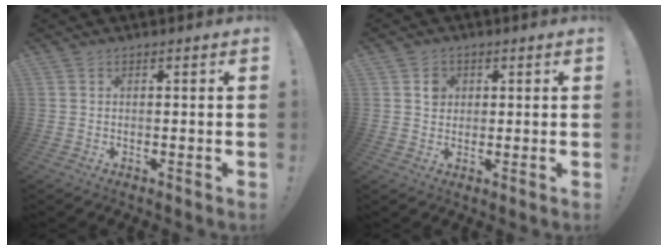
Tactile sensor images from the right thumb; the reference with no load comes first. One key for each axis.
{"total": 3.2, "fx": 1.2, "fy": 2.9, "fz": 0.9, "tx": 0.007, "ty": -0.008, "tz": 0.016}